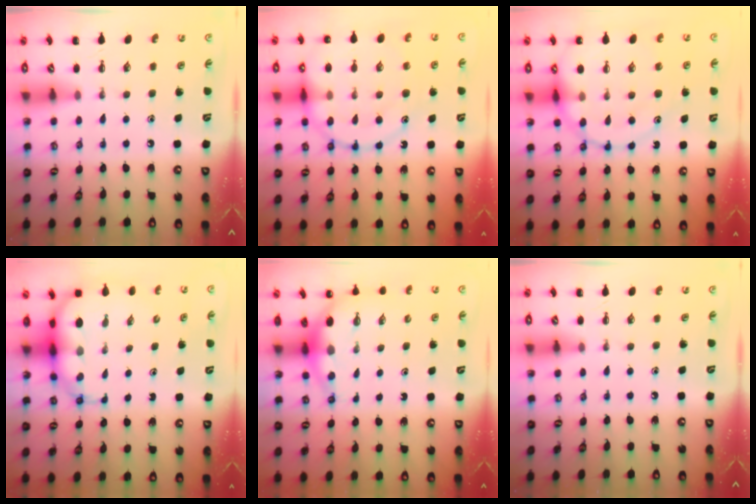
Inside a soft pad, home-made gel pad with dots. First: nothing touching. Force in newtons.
{"total": 18.4, "press": 18.3, "slide": 2.2}
{"total": 15.2, "press": 15.1, "slide": 2.0}
{"total": 8.7, "press": 8.3, "slide": 2.7}
{"total": 7.2, "press": 7.1, "slide": 1.1}
{"total": 0.0}